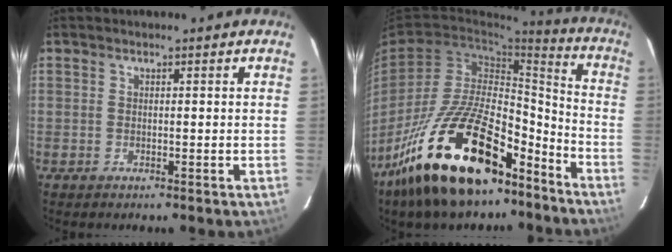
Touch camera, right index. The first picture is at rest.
{"total": 26.1, "force": [-17.9, 10.5, 15.8], "torque": [-0.284, 0.006, -0.287]}